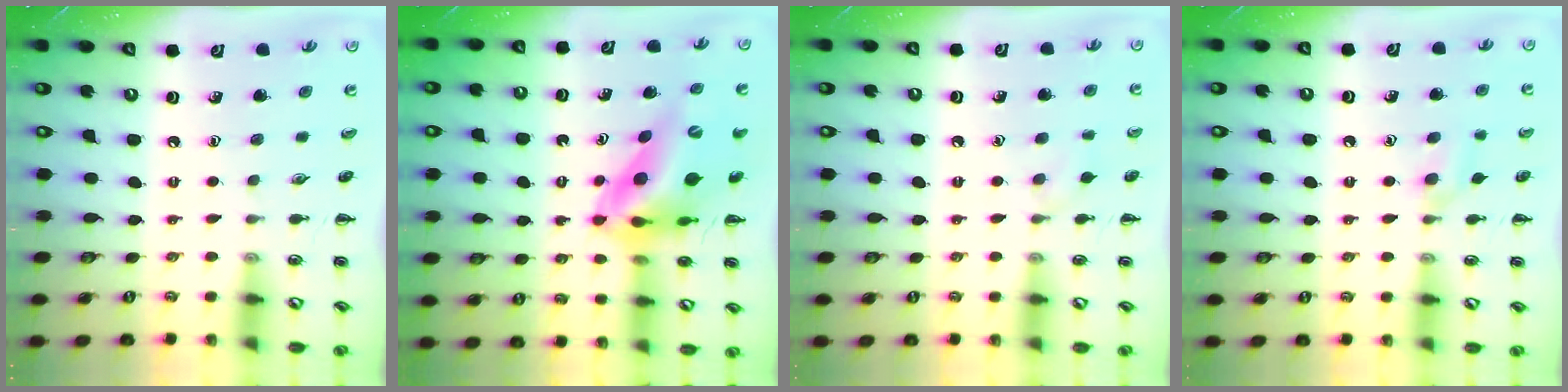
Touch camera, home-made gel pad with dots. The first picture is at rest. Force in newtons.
{"total": 12.2, "press": 11.6, "slide": 3.6}
{"total": 6.0, "press": 5.7, "slide": 2.0}
{"total": 5.6, "press": 5.3, "slide": 1.8}